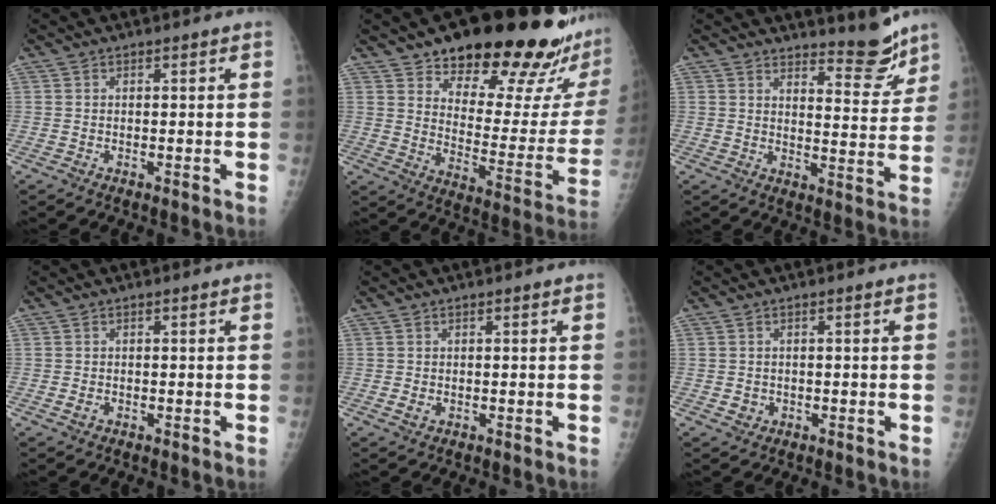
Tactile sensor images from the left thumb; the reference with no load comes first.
{"total": 26.2, "force": [19.5, 8.2, 15.5], "torque": [-0.175, -0.101, 0.265]}
{"total": 8.0, "force": [7.2, 1.6, 3.0], "torque": [-0.021, -0.071, 0.105]}
{"total": 1.0, "force": [-0.3, 0.7, 0.6], "torque": [-0.011, -0.001, -0.004]}
{"total": 1.3, "force": [0.0, 0.9, 1.0], "torque": [-0.014, -0.002, 0.003]}
{"total": 1.6, "force": [-0.3, 1.5, 0.6], "torque": [-0.004, 0.002, 0.001]}